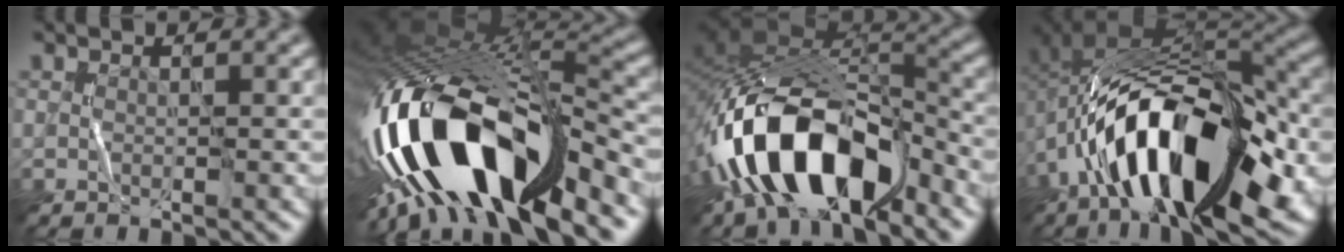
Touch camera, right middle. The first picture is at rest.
{"total": 17.2, "force": [-6.5, 7.1, 14.3], "torque": [-0.258, 0.001, -0.107]}
{"total": 13.8, "force": [-7.2, 6.8, 9.6], "torque": [-0.167, -0.006, -0.126]}
{"total": 16.0, "force": [-5.6, 7.2, 13.2], "torque": [-0.209, 0.007, -0.092]}